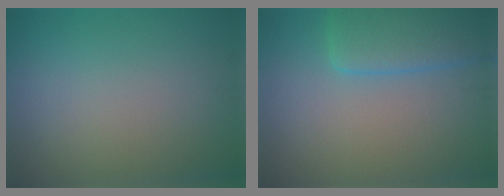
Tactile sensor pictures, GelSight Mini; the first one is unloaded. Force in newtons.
{"total": 5.0, "press": 5.0, "slide": 0.3}